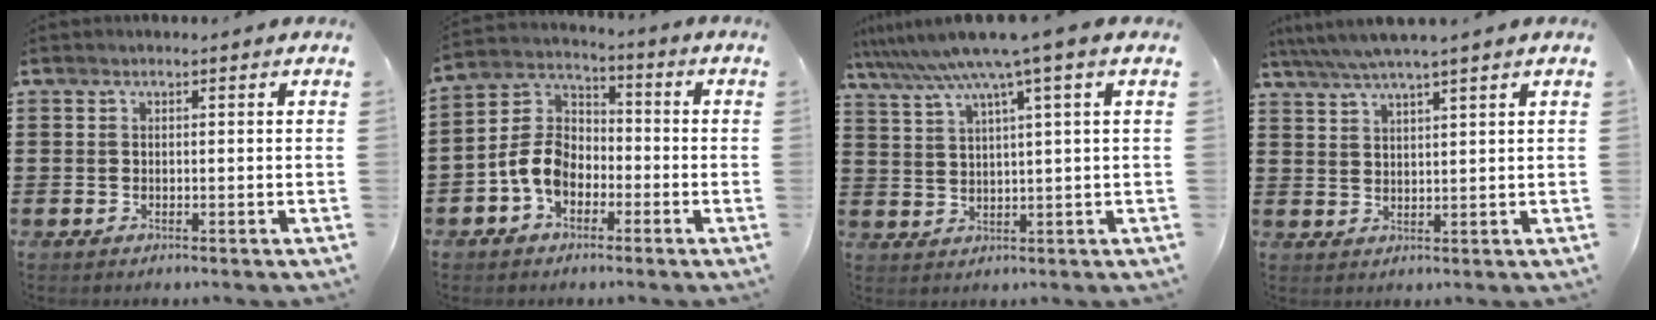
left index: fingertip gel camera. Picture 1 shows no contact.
{"total": 7.5, "force": [-3.2, 5.3, 4.3], "torque": [-0.124, 0.004, -0.071]}
{"total": 7.0, "force": [4.5, -0.5, 5.4], "torque": [-0.120, -0.024, 0.072]}
{"total": 3.7, "force": [3.1, -0.4, 2.0], "torque": [-0.048, -0.008, 0.055]}